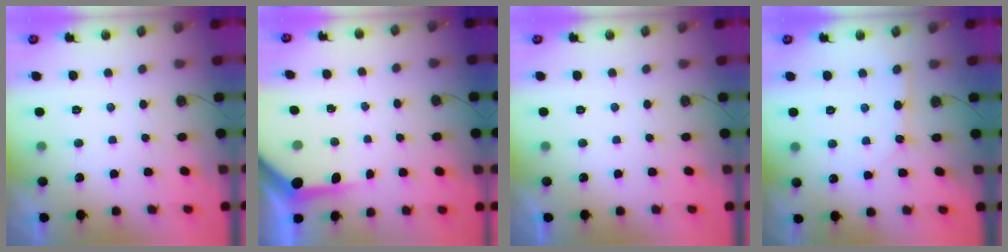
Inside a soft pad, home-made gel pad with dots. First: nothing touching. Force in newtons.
{"total": 5.2, "press": 5.2, "slide": 0.2}
{"total": 0.0}
{"total": 3.8, "press": 3.7, "slide": 0.5}